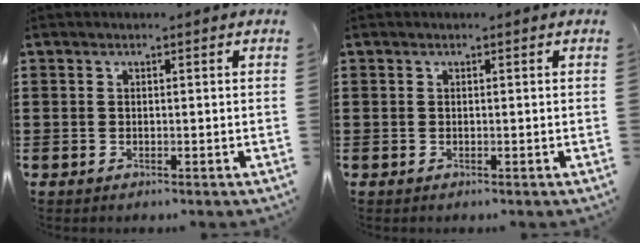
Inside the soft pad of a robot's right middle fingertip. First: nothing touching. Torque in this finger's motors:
{"motor_torque": [-2.14, 0.00, 0.04, -0.01]}